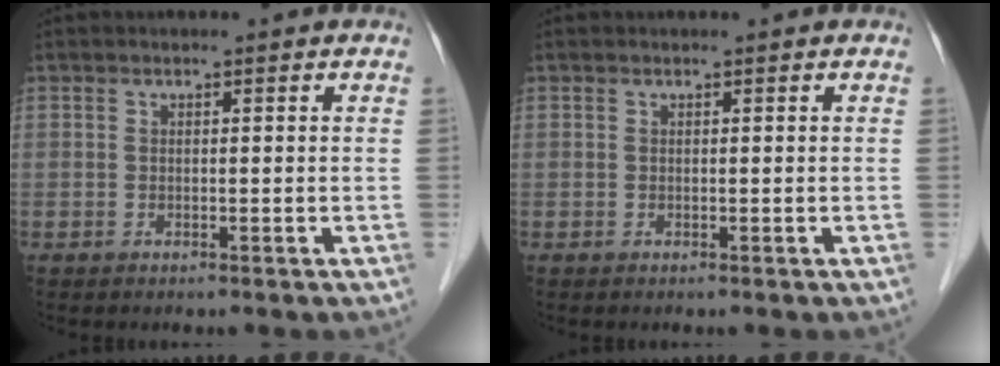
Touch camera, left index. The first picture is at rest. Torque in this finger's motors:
{"motor_torque": [-0.01, 0.00, 0.00, 0.00]}